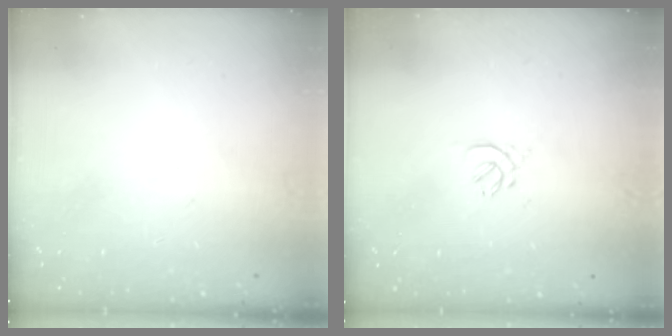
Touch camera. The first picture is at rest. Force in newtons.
{"total": 1.0, "press": 0.9, "slide": 0.4}